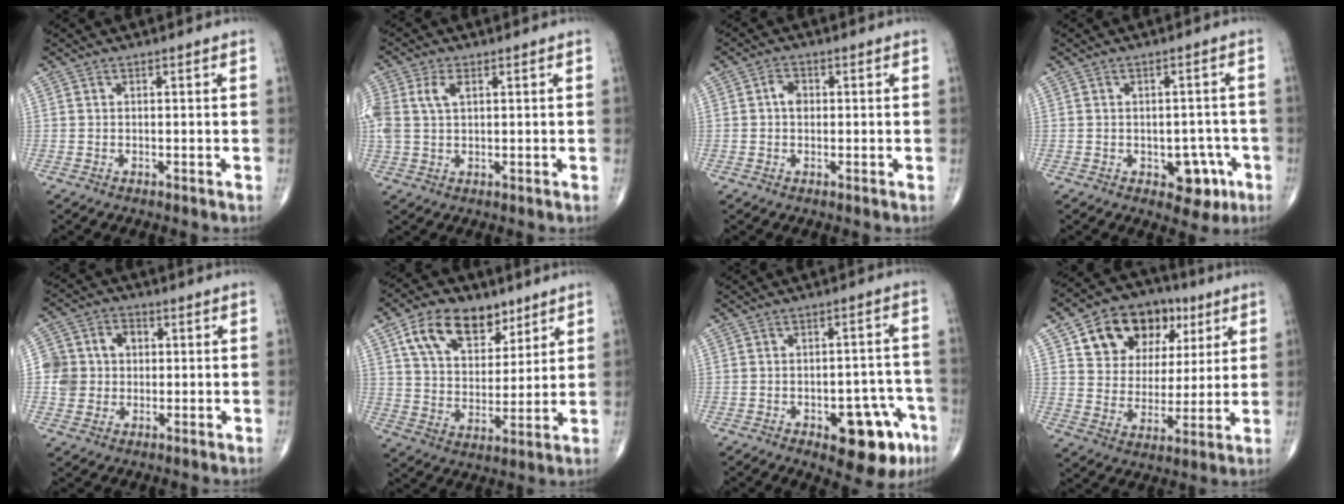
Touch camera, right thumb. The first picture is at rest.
{"total": 6.2, "force": [1.9, 3.5, 4.7], "torque": [-0.124, 0.012, 0.039]}
{"total": 2.7, "force": [0.2, 2.0, 1.8], "torque": [-0.024, 0.007, -0.001]}
{"total": 6.5, "force": [-2.5, 4.1, 4.3], "torque": [-0.022, 0.014, -0.025]}
{"total": 8.7, "force": [0.5, 7.9, 3.5], "torque": [-0.039, 0.018, 0.004]}
{"total": 15.4, "force": [8.4, 9.4, 8.8], "torque": [-0.114, -0.030, 0.150]}
{"total": 13.1, "force": [-6.0, 6.1, 9.9], "torque": [-0.088, 0.040, -0.067]}
{"total": 18.0, "force": [7.9, 13.0, 9.6], "torque": [-0.112, -0.004, 0.136]}